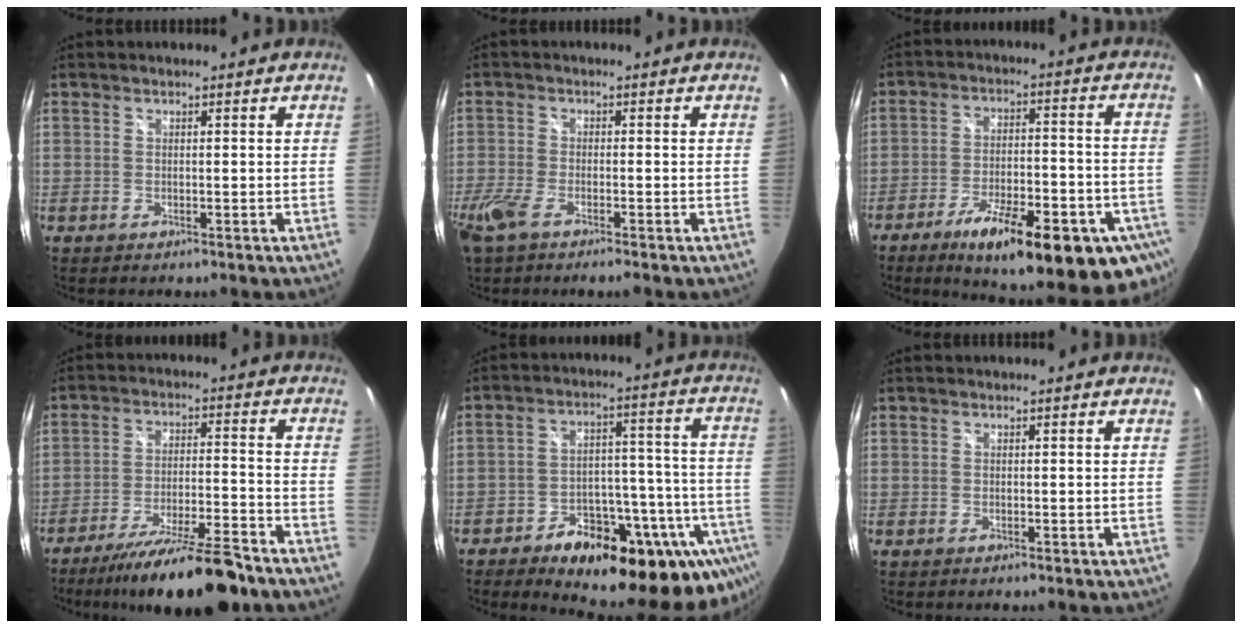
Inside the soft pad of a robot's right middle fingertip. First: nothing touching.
{"total": 7.2, "force": [-4.9, 2.0, 4.9], "torque": [-0.129, -0.023, -0.095]}
{"total": 23.8, "force": [-13.2, 6.9, 18.5], "torque": [-0.281, -0.046, -0.180]}
{"total": 16.5, "force": [-13.6, 1.9, 9.0], "torque": [-0.169, -0.020, -0.212]}
{"total": 26.9, "force": [-17.4, 12.0, 16.6], "torque": [-0.220, 0.016, -0.228]}
{"total": 0.0}